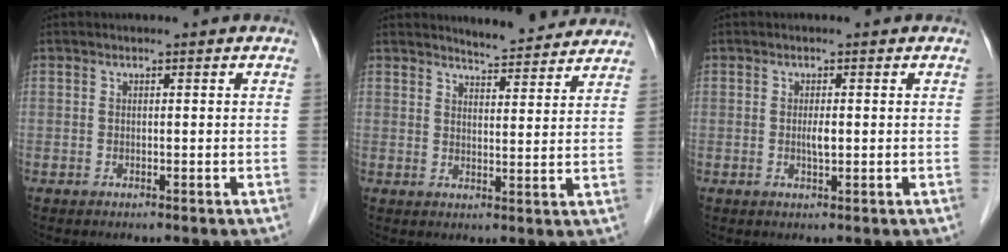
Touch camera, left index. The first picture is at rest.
{"total": 8.2, "force": [8.0, 0.9, 1.9], "torque": [-0.030, -0.002, 0.095]}
{"total": 1.3, "force": [-0.2, 0.3, 1.3], "torque": [-0.024, -0.003, -0.005]}